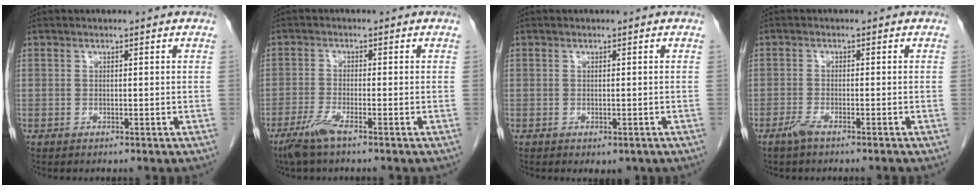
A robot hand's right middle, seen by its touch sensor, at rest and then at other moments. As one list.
[{"total": 4.0, "force": [-2.8, 0.1, 2.9], "torque": [-0.066, -0.011, -0.059]}, {"total": 1.2, "force": [-0.6, 0.8, 0.8], "torque": [-0.009, -0.002, 0.000]}, {"total": 2.2, "force": [-1.8, 0.0, 1.3], "torque": [-0.033, -0.003, -0.038]}]